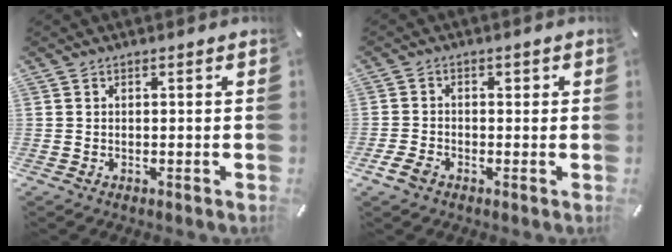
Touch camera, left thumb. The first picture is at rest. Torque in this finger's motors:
{"motor_torque": [-0.03, 0.29, -0.05, 0.11, 0.03]}